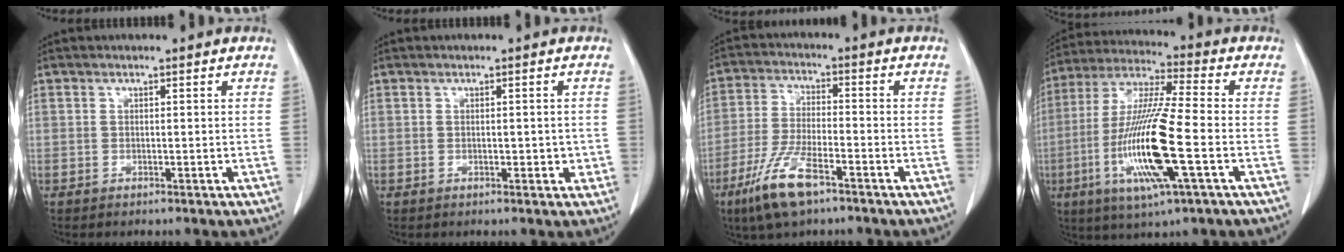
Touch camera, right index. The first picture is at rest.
{"total": 2.0, "force": [-0.2, 1.0, 1.7], "torque": [-0.023, 0.000, 0.000]}
{"total": 9.9, "force": [-6.1, 2.1, 7.5], "torque": [-0.158, -0.019, -0.114]}
{"total": 16.9, "force": [-4.4, 0.9, 16.2], "torque": [-0.338, -0.018, -0.086]}